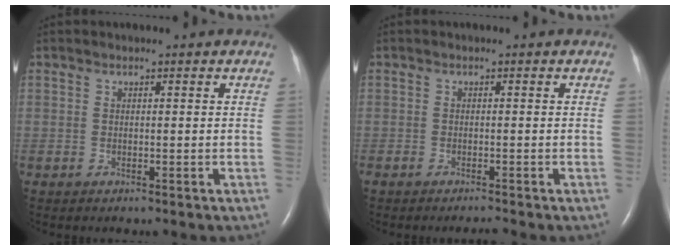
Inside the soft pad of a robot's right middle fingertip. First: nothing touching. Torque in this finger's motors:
{"motor_torque": [-0.28, 0.15, 0.01, 0.00]}